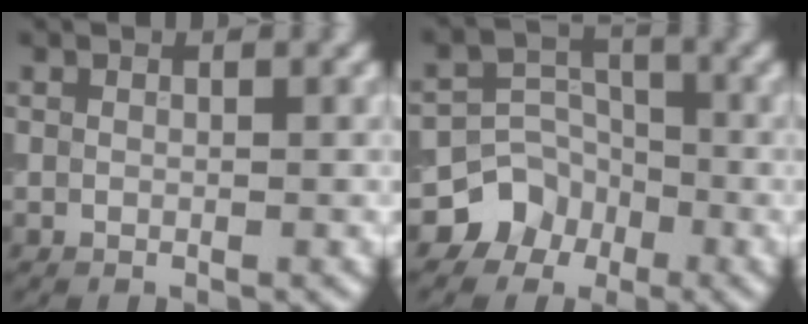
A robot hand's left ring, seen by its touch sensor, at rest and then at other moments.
{"total": 4.9, "force": [-3.1, 3.8, 0.6], "torque": [0.022, 0.012, -0.062]}